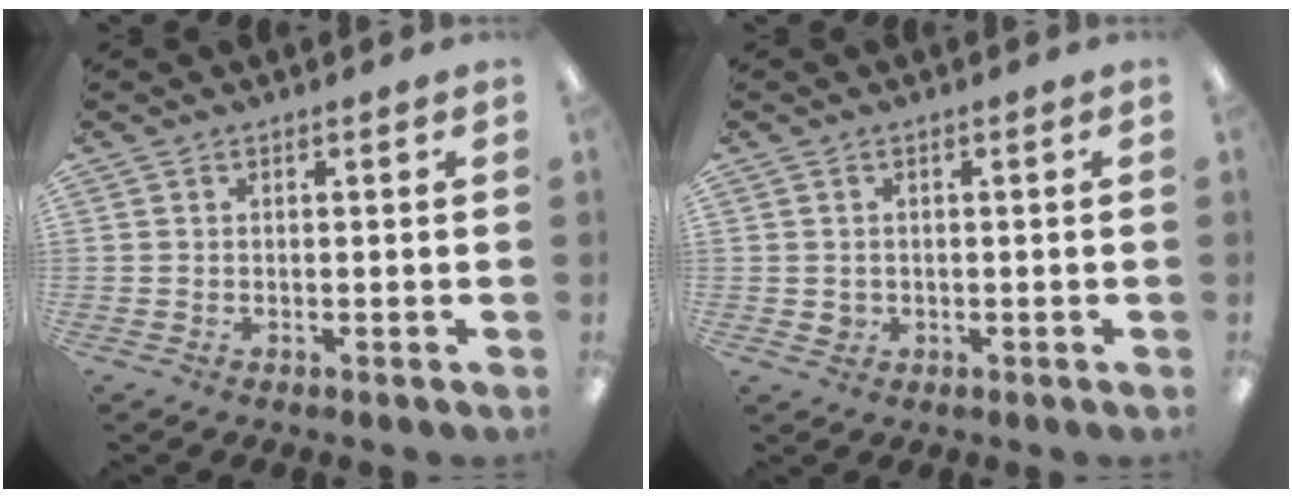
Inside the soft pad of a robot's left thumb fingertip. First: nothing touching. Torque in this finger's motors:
{"motor_torque": [-0.21, 0.37, 0.00, -0.03, 0.02]}